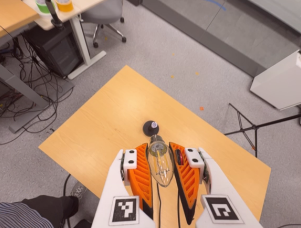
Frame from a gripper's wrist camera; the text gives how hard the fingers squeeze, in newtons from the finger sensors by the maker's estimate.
{"total": 22.9, "left": 25.0, "right": 20.9}